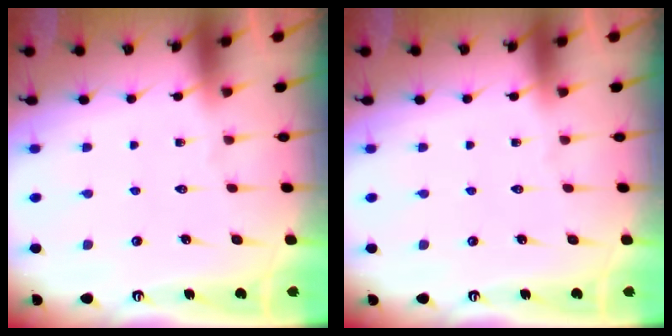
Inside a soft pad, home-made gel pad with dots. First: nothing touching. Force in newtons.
{"total": 0.0}